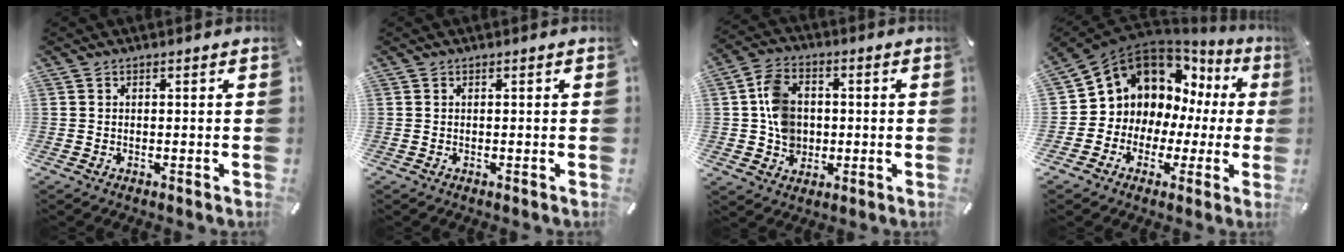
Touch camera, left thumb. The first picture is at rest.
{"total": 0.0}
{"total": 9.3, "force": [0.1, 8.0, 4.8], "torque": [-0.102, 0.012, 0.006]}
{"total": 10.7, "force": [4.4, 9.4, 2.5], "torque": [-0.060, -0.055, 0.093]}